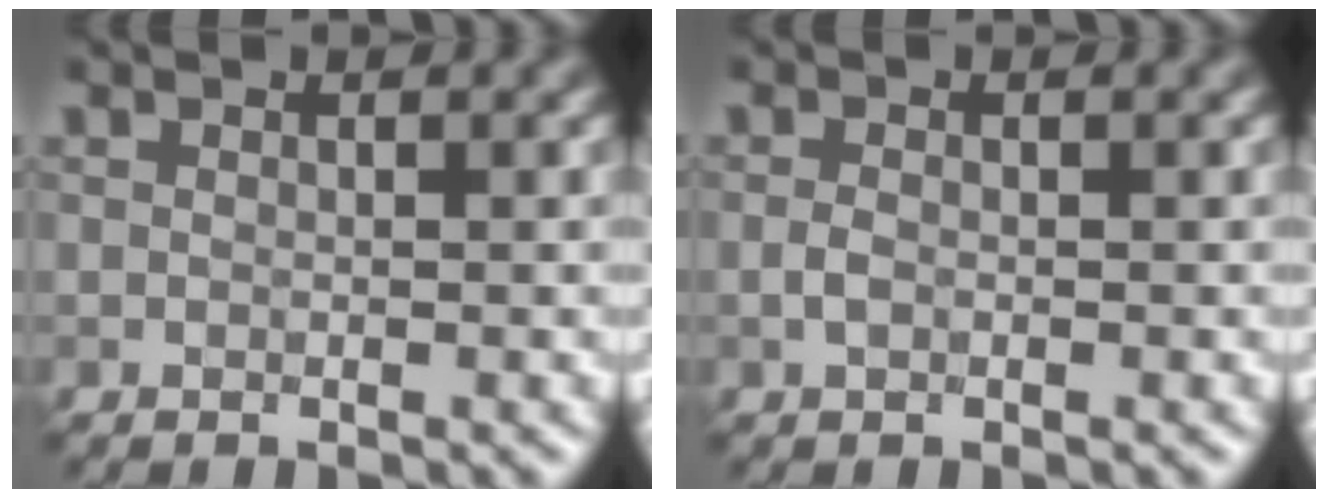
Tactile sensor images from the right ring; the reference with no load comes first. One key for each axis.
{"total": 0.9, "fx": -0.3, "fy": 0.5, "fz": 0.7, "tx": -0.016, "ty": -0.001, "tz": -0.007}